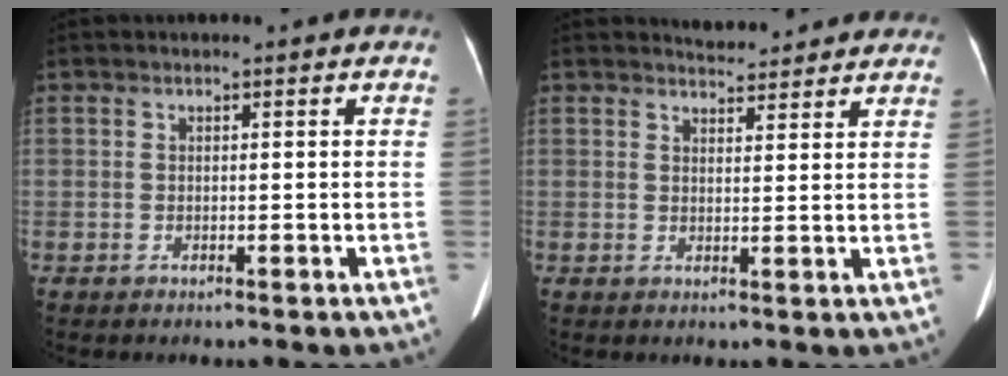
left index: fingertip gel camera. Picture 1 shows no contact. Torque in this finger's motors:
{"motor_torque": [0.11, -0.74, -0.01, 0.01]}